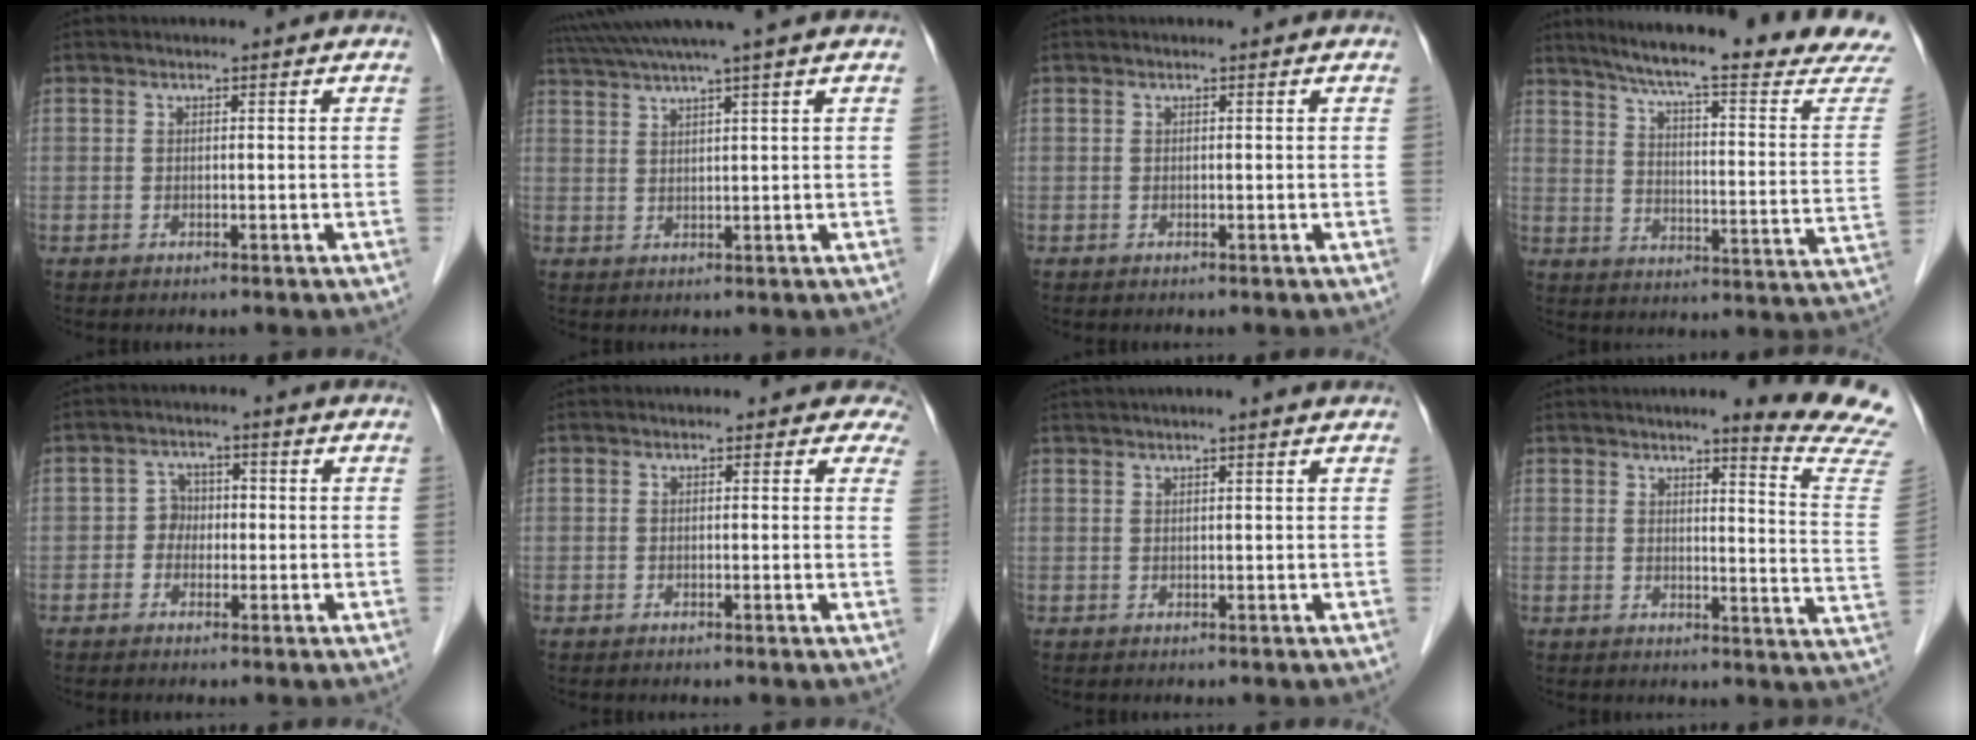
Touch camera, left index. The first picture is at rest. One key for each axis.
{"total": 7.5, "fx": 5.9, "fy": -1.8, "fz": 4.2, "tx": -0.071, "ty": 0.026, "tz": 0.096}
{"total": 0.0}
{"total": 25.2, "fx": 22.3, "fy": 0.4, "fz": 11.6, "tx": -0.174, "ty": -0.067, "tz": 0.283}
{"total": 2.8, "fx": -0.7, "fy": 2.5, "fz": 1.2, "tx": -0.014, "ty": 0.010, "tz": -0.017}
{"total": 2.7, "fx": 2.0, "fy": 1.6, "fz": 0.7, "tx": 0.019, "ty": -0.004, "tz": -0.003}
{"total": 4.9, "fx": 3.9, "fy": -0.2, "fz": 2.9, "tx": -0.045, "ty": 0.035, "tz": 0.062}
{"total": 13.1, "fx": 11.9, "fy": -1.1, "fz": 5.3, "tx": -0.055, "ty": -0.088, "tz": 0.115}